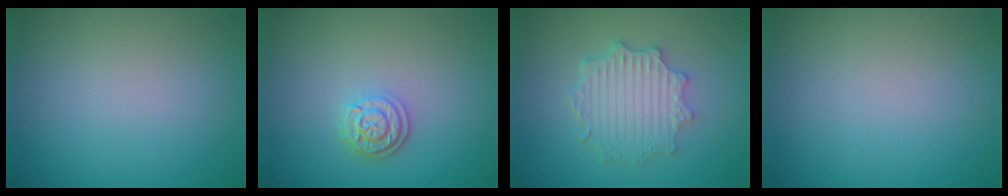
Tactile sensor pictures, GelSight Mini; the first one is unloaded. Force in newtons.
{"total": 2.6, "press": 2.2, "slide": 1.4}
{"total": 4.6, "press": 3.7, "slide": 2.7}
{"total": 0.0}